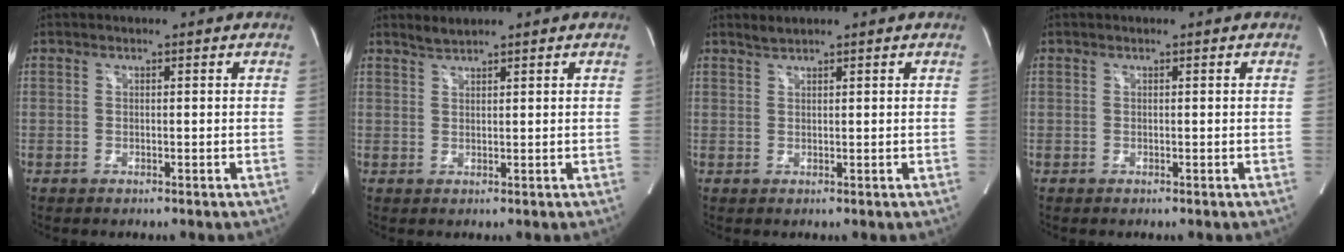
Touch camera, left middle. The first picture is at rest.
{"total": 1.5, "force": [1.5, -0.1, 0.2], "torque": [-0.006, 0.005, 0.033]}
{"total": 1.0, "force": [1.0, -0.1, 0.1], "torque": [-0.007, 0.005, 0.025]}
{"total": 0.0}